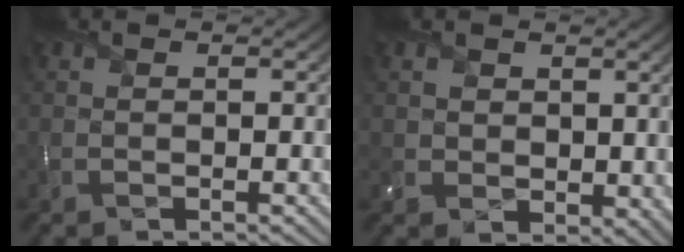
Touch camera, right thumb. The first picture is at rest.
{"total": 3.3, "force": [1.4, 2.7, 1.3], "torque": [-0.049, -0.009, 0.026]}